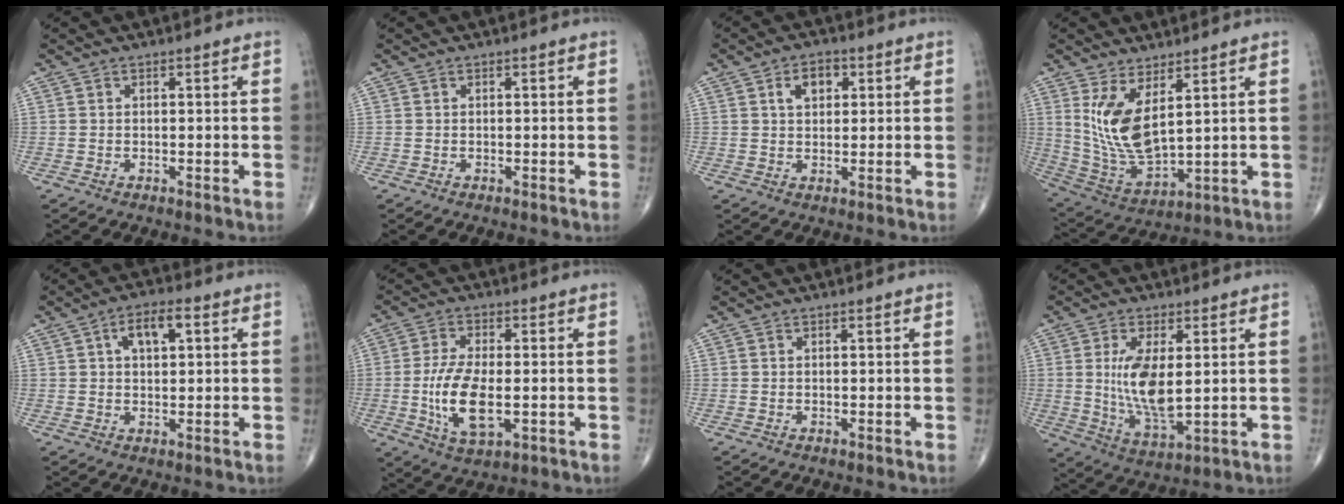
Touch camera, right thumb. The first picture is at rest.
{"total": 0.0}
{"total": 5.0, "force": [1.7, 3.2, 3.3], "torque": [-0.035, 0.002, 0.025]}
{"total": 12.2, "force": [4.2, 5.1, 10.2], "torque": [-0.202, -0.038, 0.103]}
{"total": 6.3, "force": [1.9, 3.1, 5.1], "torque": [-0.073, 0.010, 0.028]}
{"total": 11.0, "force": [-1.7, 4.9, 9.7], "torque": [-0.191, -0.006, -0.028]}
{"total": 0.0}
{"total": 11.5, "force": [1.5, 4.8, 10.3], "torque": [-0.193, -0.026, 0.037]}